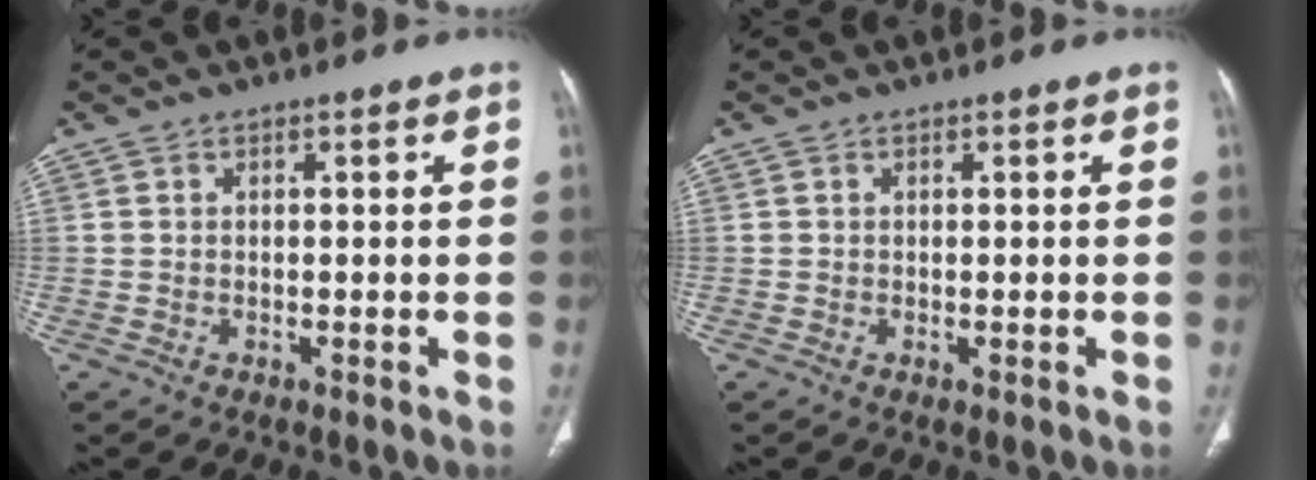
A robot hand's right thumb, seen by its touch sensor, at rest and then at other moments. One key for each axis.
{"total": 0.0}